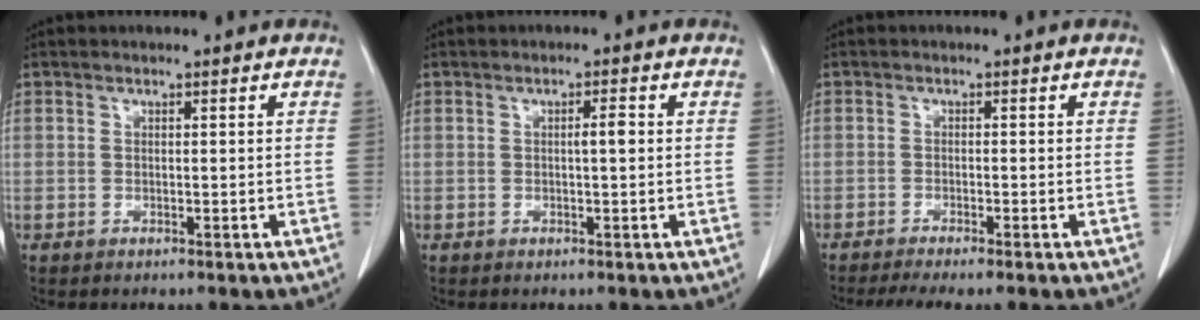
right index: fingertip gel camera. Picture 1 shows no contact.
{"total": 1.7, "force": [0.1, 0.1, 1.7], "torque": [-0.029, 0.002, 0.002]}
{"total": 5.0, "force": [-4.0, 0.1, 2.9], "torque": [-0.040, -0.010, -0.065]}